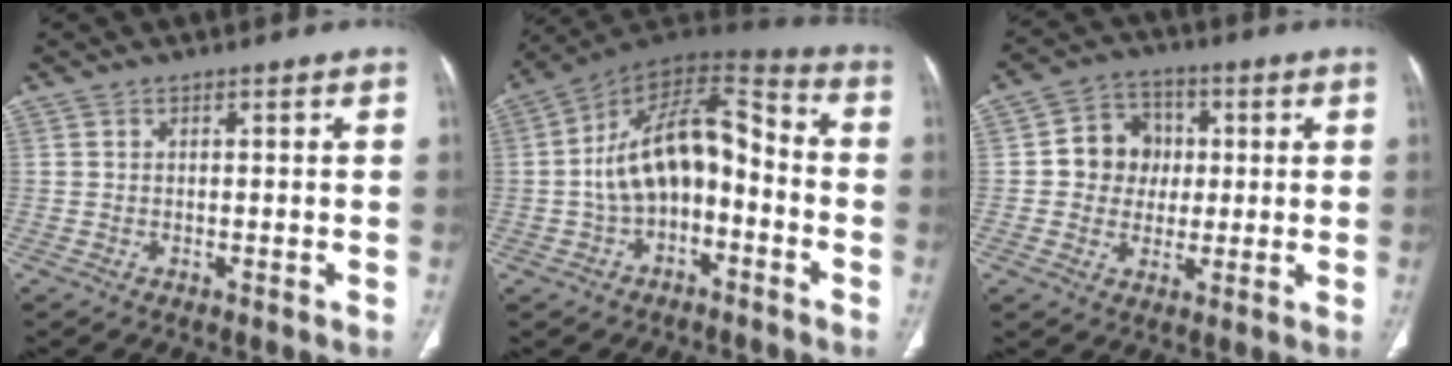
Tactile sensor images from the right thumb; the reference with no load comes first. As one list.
[{"total": 16.9, "force": [-2.4, 9.8, 13.6], "torque": [-0.203, 0.064, -0.047]}, {"total": 9.0, "force": [0.6, 8.1, 3.9], "torque": [-0.015, 0.011, 0.002]}]